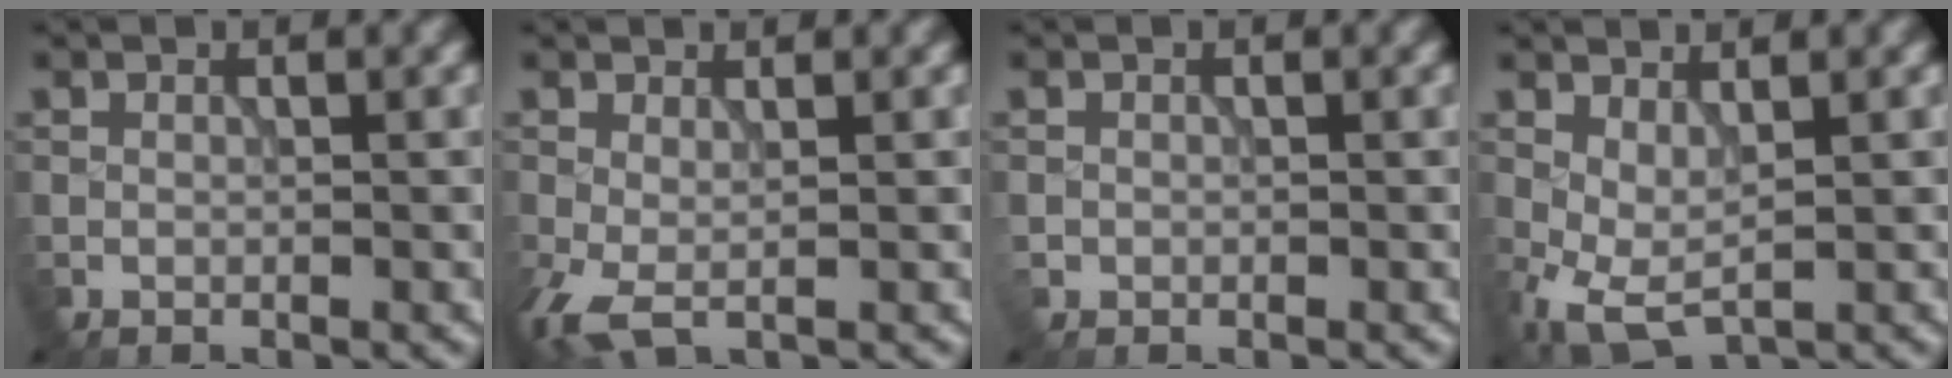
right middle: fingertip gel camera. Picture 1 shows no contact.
{"total": 2.9, "force": [-0.5, 1.2, 2.6], "torque": [-0.071, -0.004, -0.013]}
{"total": 0.6, "force": [-0.1, 0.6, 0.1], "torque": [-0.002, -0.004, -0.002]}
{"total": 3.7, "force": [0.1, 1.7, 3.3], "torque": [-0.080, -0.006, 0.002]}